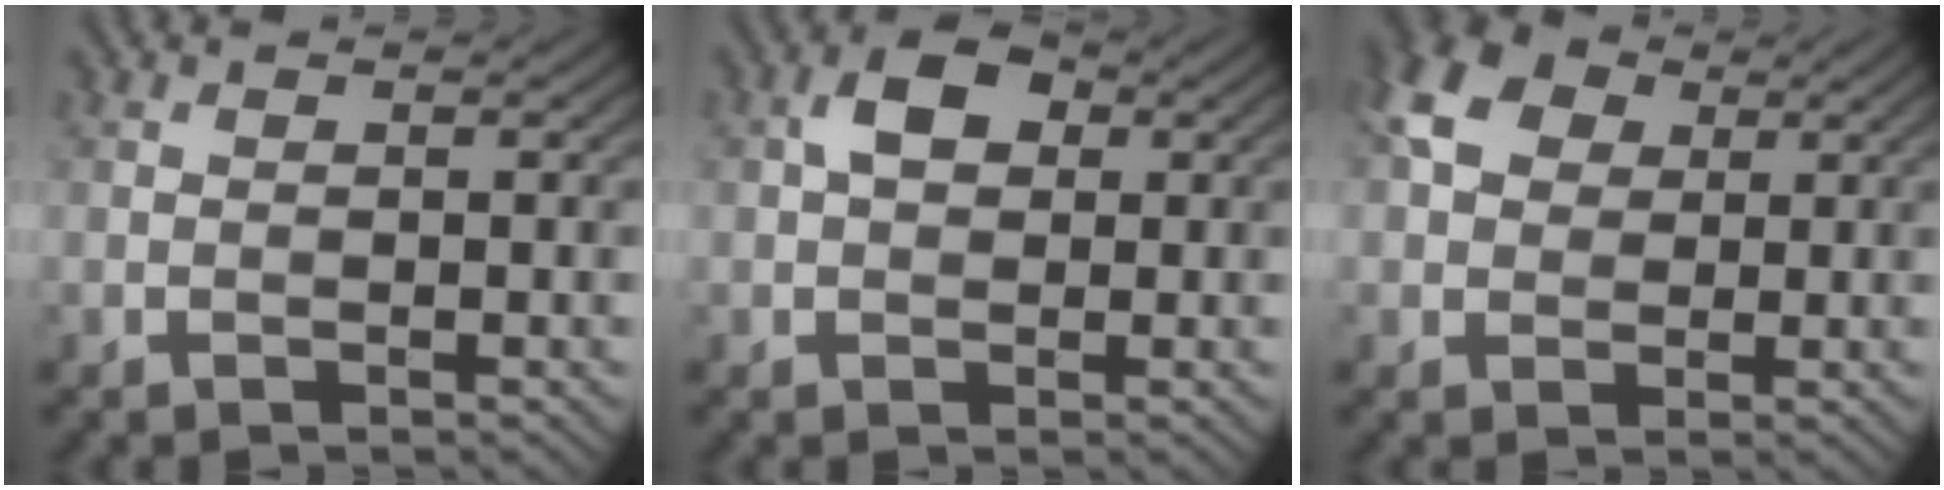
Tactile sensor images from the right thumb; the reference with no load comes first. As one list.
[{"total": 4.2, "force": [0.9, 2.9, 2.9], "torque": [-0.055, 0.009, 0.008]}, {"total": 7.3, "force": [2.4, 5.6, 4.1], "torque": [-0.106, 0.018, 0.038]}]